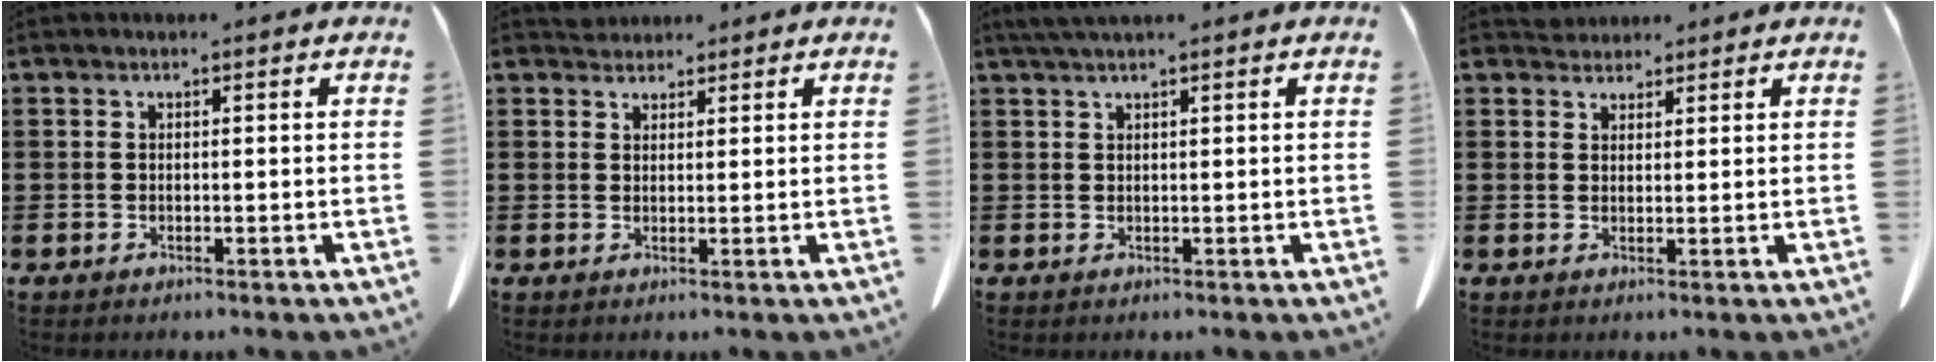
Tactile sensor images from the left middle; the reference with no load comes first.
{"total": 1.9, "force": [1.8, 0.6, 0.0], "torque": [0.002, -0.002, 0.035]}
{"total": 1.7, "force": [1.3, -0.1, 1.1], "torque": [-0.023, -0.002, 0.026]}
{"total": 2.1, "force": [2.0, 0.6, 0.0], "torque": [0.003, -0.003, 0.039]}